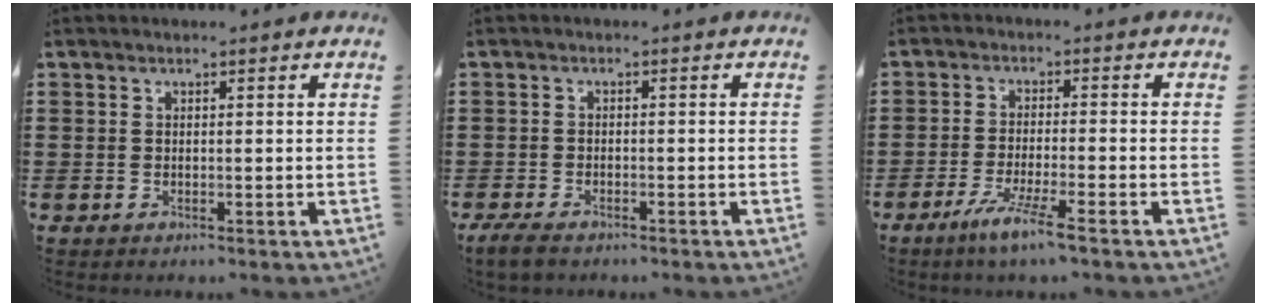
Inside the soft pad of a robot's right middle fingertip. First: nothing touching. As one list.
[{"total": 2.1, "force": [-1.7, 0.7, 1.1], "torque": [-0.035, -0.001, -0.037]}, {"total": 5.2, "force": [-3.6, -0.2, 3.7], "torque": [-0.079, -0.014, -0.067]}]